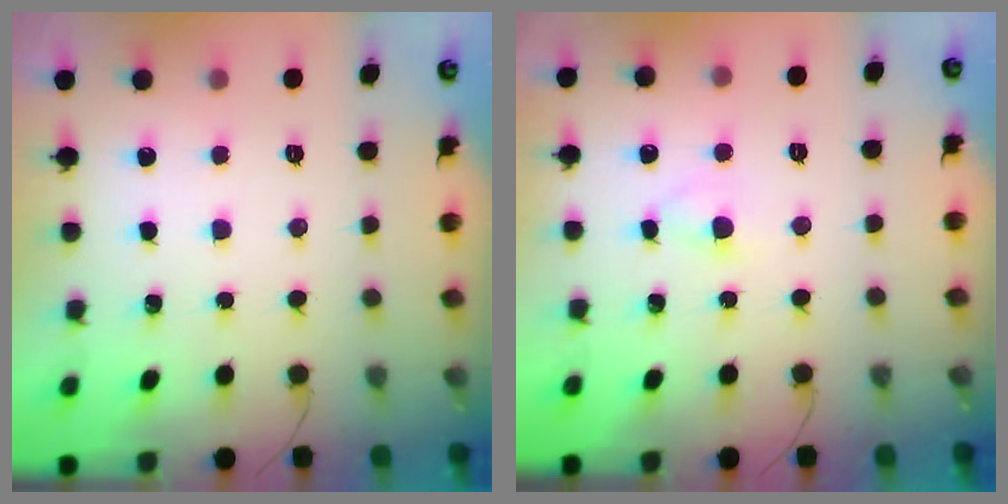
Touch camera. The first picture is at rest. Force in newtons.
{"total": 3.3, "press": 3.1, "slide": 1.1}